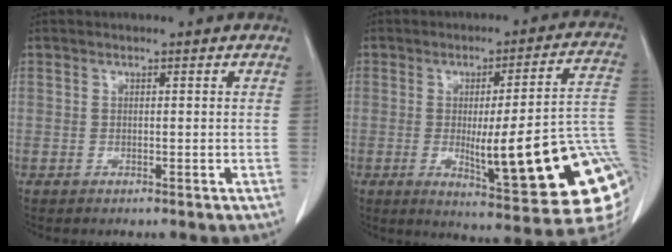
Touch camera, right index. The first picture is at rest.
{"total": 23.3, "force": [-4.4, 2.9, 22.7], "torque": [-0.207, 0.001, -0.048]}